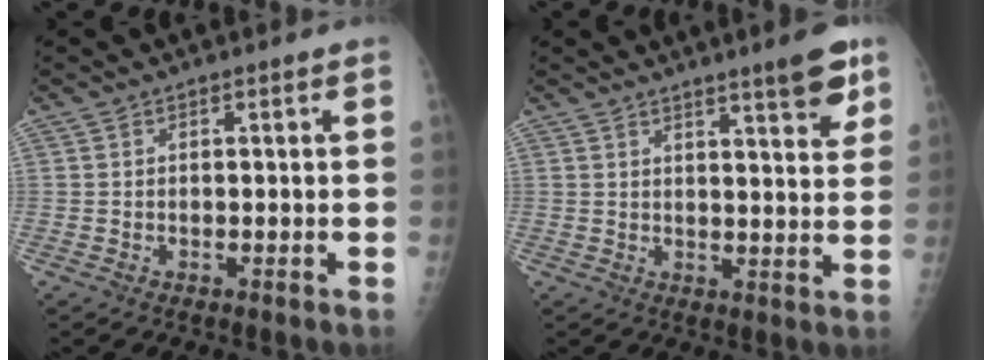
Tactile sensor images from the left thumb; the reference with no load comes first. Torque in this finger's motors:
{"motor_torque": [0.05, 0.16, -0.03, -0.11, 0.09]}